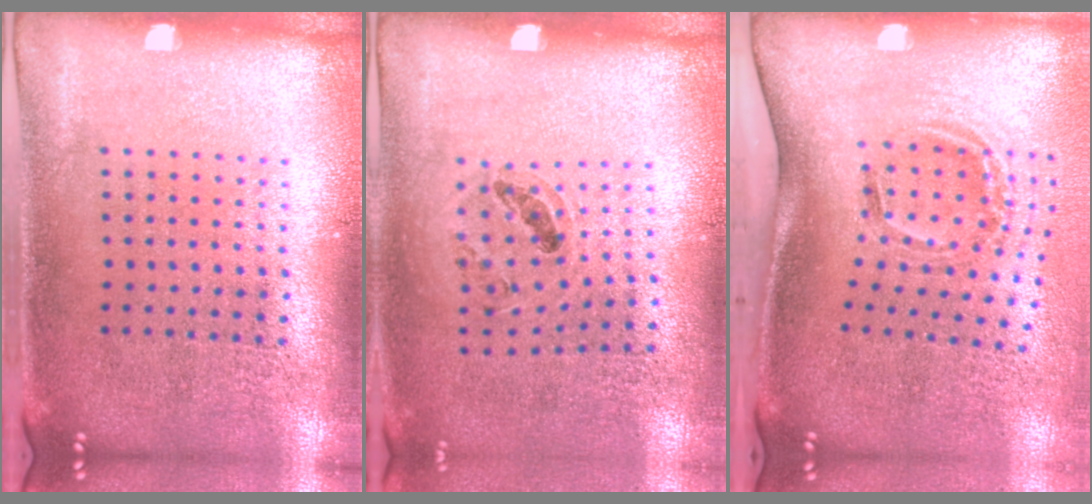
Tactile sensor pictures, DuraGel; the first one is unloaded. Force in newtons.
{"total": 0.9, "press": 0.8, "slide": 0.4}
{"total": 2.1, "press": 1.2, "slide": 1.7}